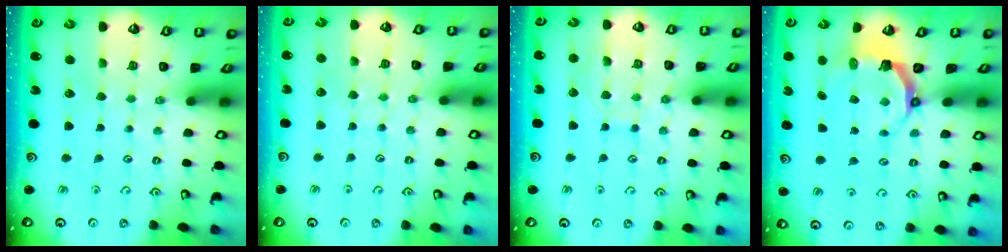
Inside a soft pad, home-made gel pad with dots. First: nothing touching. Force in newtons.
{"total": 3.8, "press": 3.8, "slide": 0.3}
{"total": 9.2, "press": 9.2, "slide": 0.7}
{"total": 5.4, "press": 3.7, "slide": 3.9}